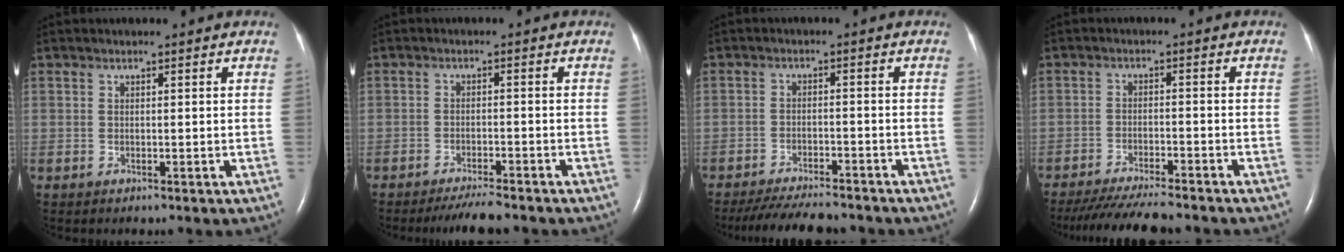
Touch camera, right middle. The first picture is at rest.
{"total": 5.0, "force": [-4.5, 0.3, 2.2], "torque": [-0.037, -0.013, -0.074]}
{"total": 10.9, "force": [-9.9, 1.8, 4.2], "torque": [-0.068, -0.014, -0.144]}
{"total": 11.8, "force": [-10.6, 1.0, 5.1], "torque": [-0.078, -0.024, -0.157]}